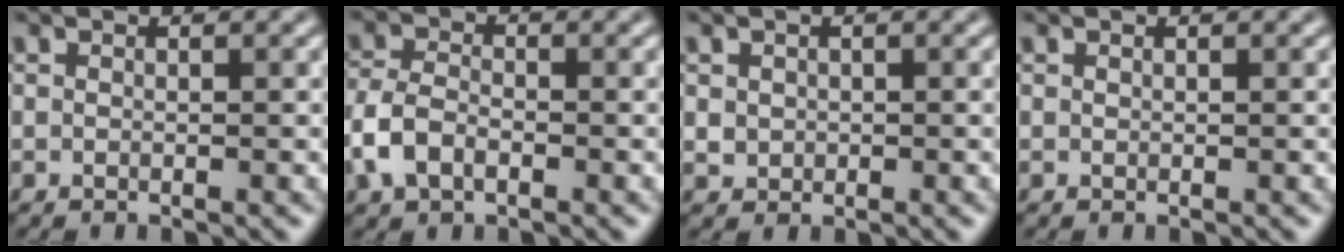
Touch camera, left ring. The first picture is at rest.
{"total": 3.6, "force": [-1.6, 2.3, 2.4], "torque": [-0.054, 0.002, -0.039]}
{"total": 1.2, "force": [0.1, 1.1, 0.3], "torque": [-0.002, -0.004, 0.002]}
{"total": 0.0}